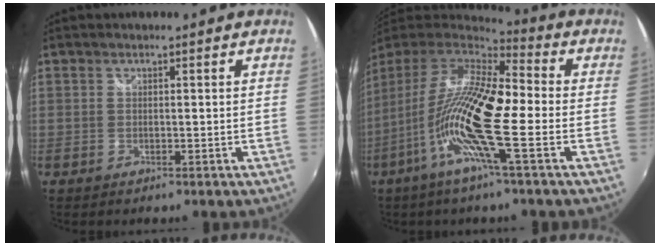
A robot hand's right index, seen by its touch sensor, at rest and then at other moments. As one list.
[{"total": 17.2, "force": [-4.8, 2.5, 16.3], "torque": [-0.298, -0.017, -0.105]}]